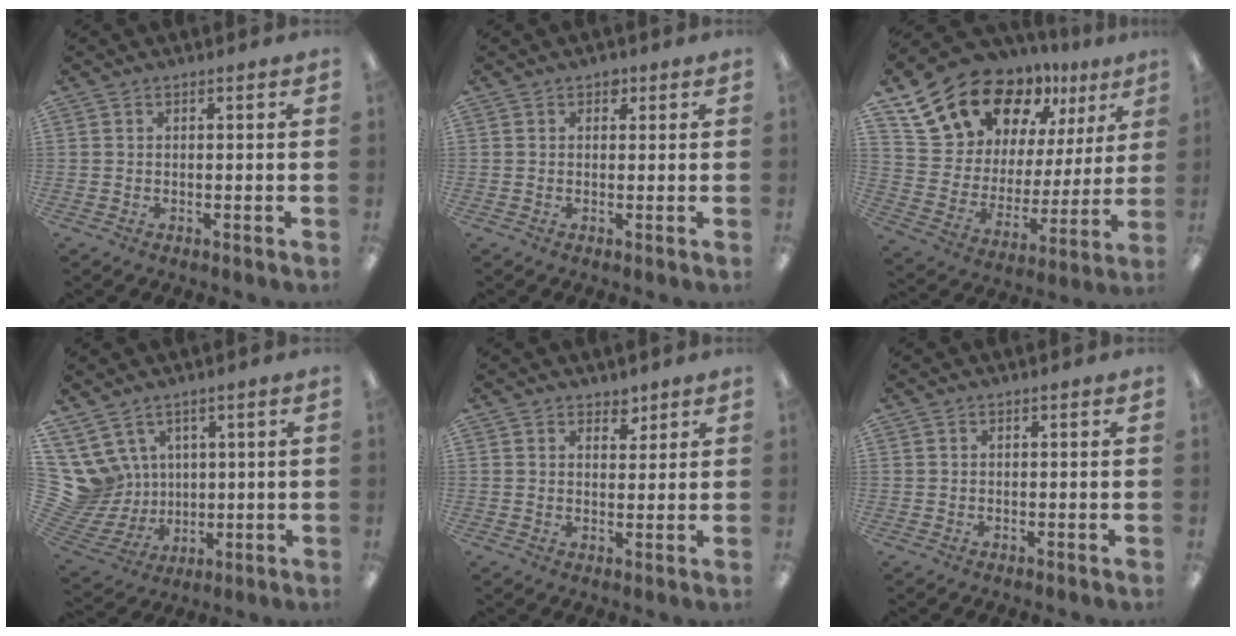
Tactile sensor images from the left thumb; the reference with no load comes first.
{"total": 1.7, "force": [0.9, 1.3, 0.7], "torque": [0.002, -0.004, 0.012]}
{"total": 18.9, "force": [14.0, 10.5, 7.2], "torque": [-0.136, -0.094, 0.255]}
{"total": 12.3, "force": [4.7, 10.6, 3.9], "torque": [-0.150, -0.034, 0.095]}
{"total": 3.5, "force": [2.8, 2.0, 0.8], "torque": [0.003, -0.017, 0.047]}
{"total": 0.0}